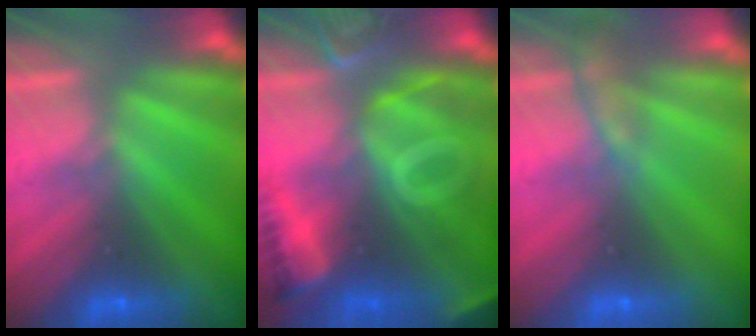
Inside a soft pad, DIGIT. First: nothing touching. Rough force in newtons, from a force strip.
{"total": 8.7}
{"total": 2.3}